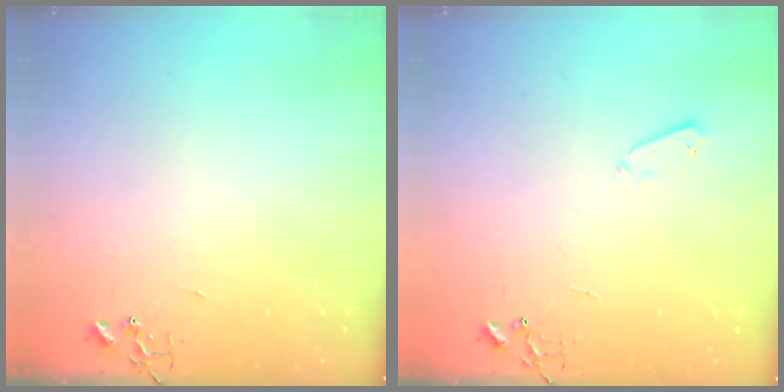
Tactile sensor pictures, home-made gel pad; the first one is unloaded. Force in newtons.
{"total": 3.3, "press": 3.2, "slide": 0.7}